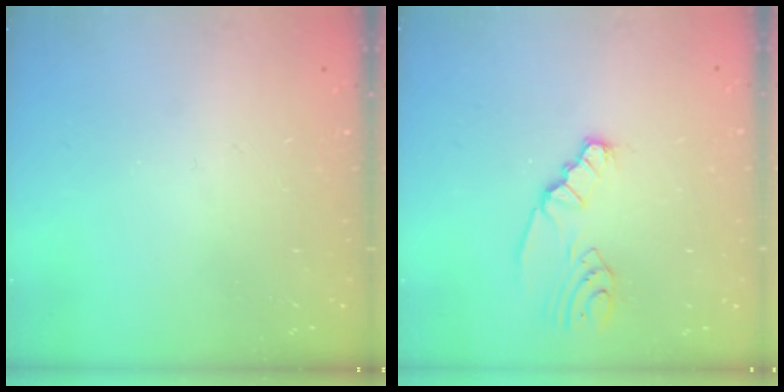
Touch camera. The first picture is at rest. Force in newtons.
{"total": 2.3, "press": 2.2, "slide": 0.3}